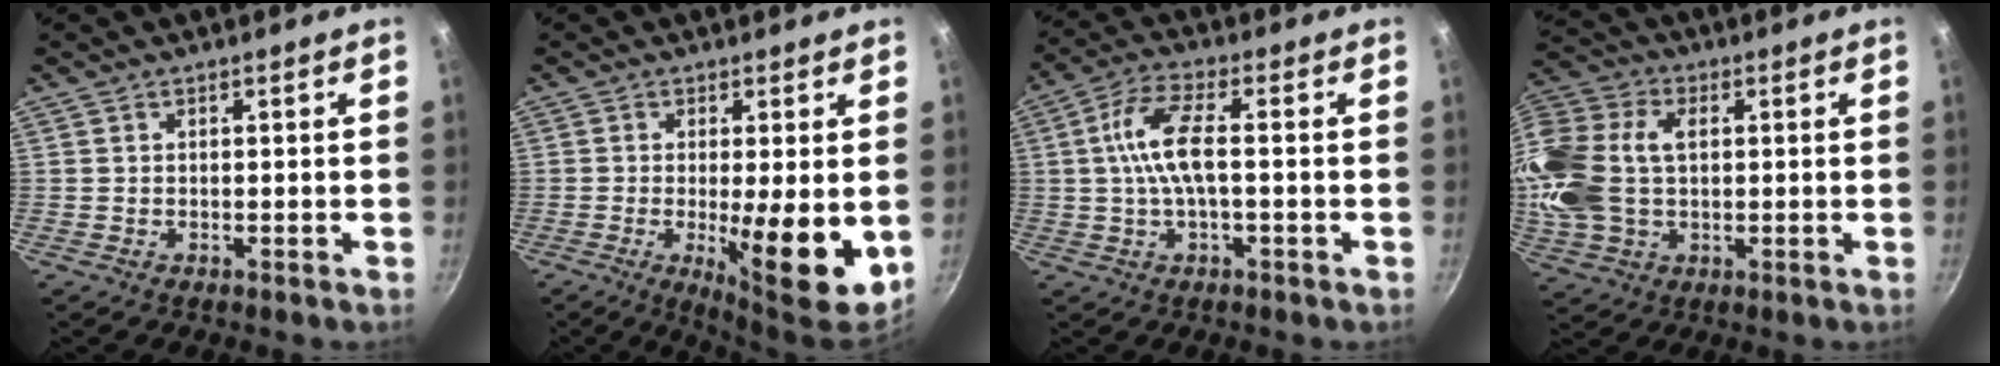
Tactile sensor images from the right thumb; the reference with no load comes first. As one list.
[{"total": 11.6, "force": [-1.4, 2.5, 11.3], "torque": [-0.158, -0.014, -0.012]}, {"total": 8.8, "force": [-0.1, 3.1, 8.2], "torque": [-0.171, 0.021, -0.011]}, {"total": 20.1, "force": [2.2, 13.9, 14.4], "torque": [-0.320, 0.032, 0.035]}]